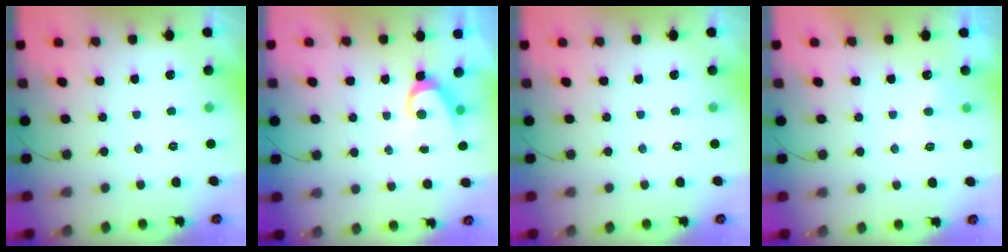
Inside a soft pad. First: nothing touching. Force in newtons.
{"total": 4.1, "press": 4.1, "slide": 0.5}
{"total": 0.0}
{"total": 5.1, "press": 5.1, "slide": 0.3}